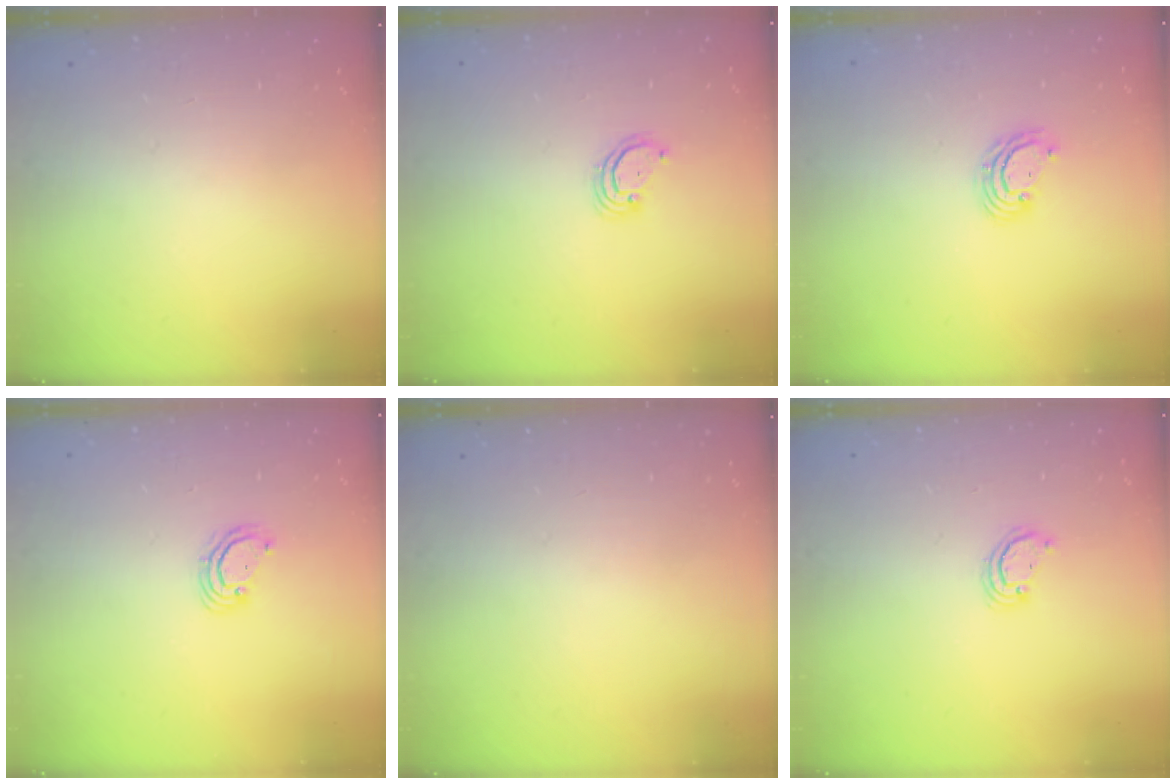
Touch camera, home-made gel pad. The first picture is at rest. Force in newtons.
{"total": 3.1, "press": 3.0, "slide": 0.3}
{"total": 4.6, "press": 4.6, "slide": 0.2}
{"total": 4.4, "press": 4.4, "slide": 0.5}
{"total": 0.0}
{"total": 2.6, "press": 2.6, "slide": 0.3}